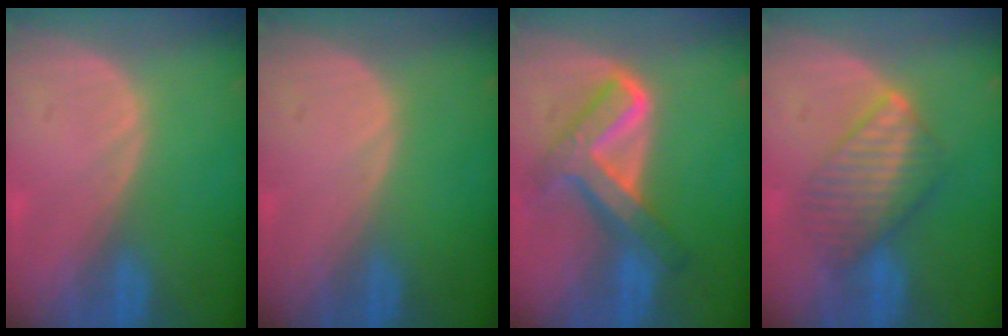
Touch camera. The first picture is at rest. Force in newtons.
{"total": 0.0}
{"total": 8.2, "press": 8.2, "slide": 0.7}
{"total": 6.6, "press": 6.6, "slide": 0.6}